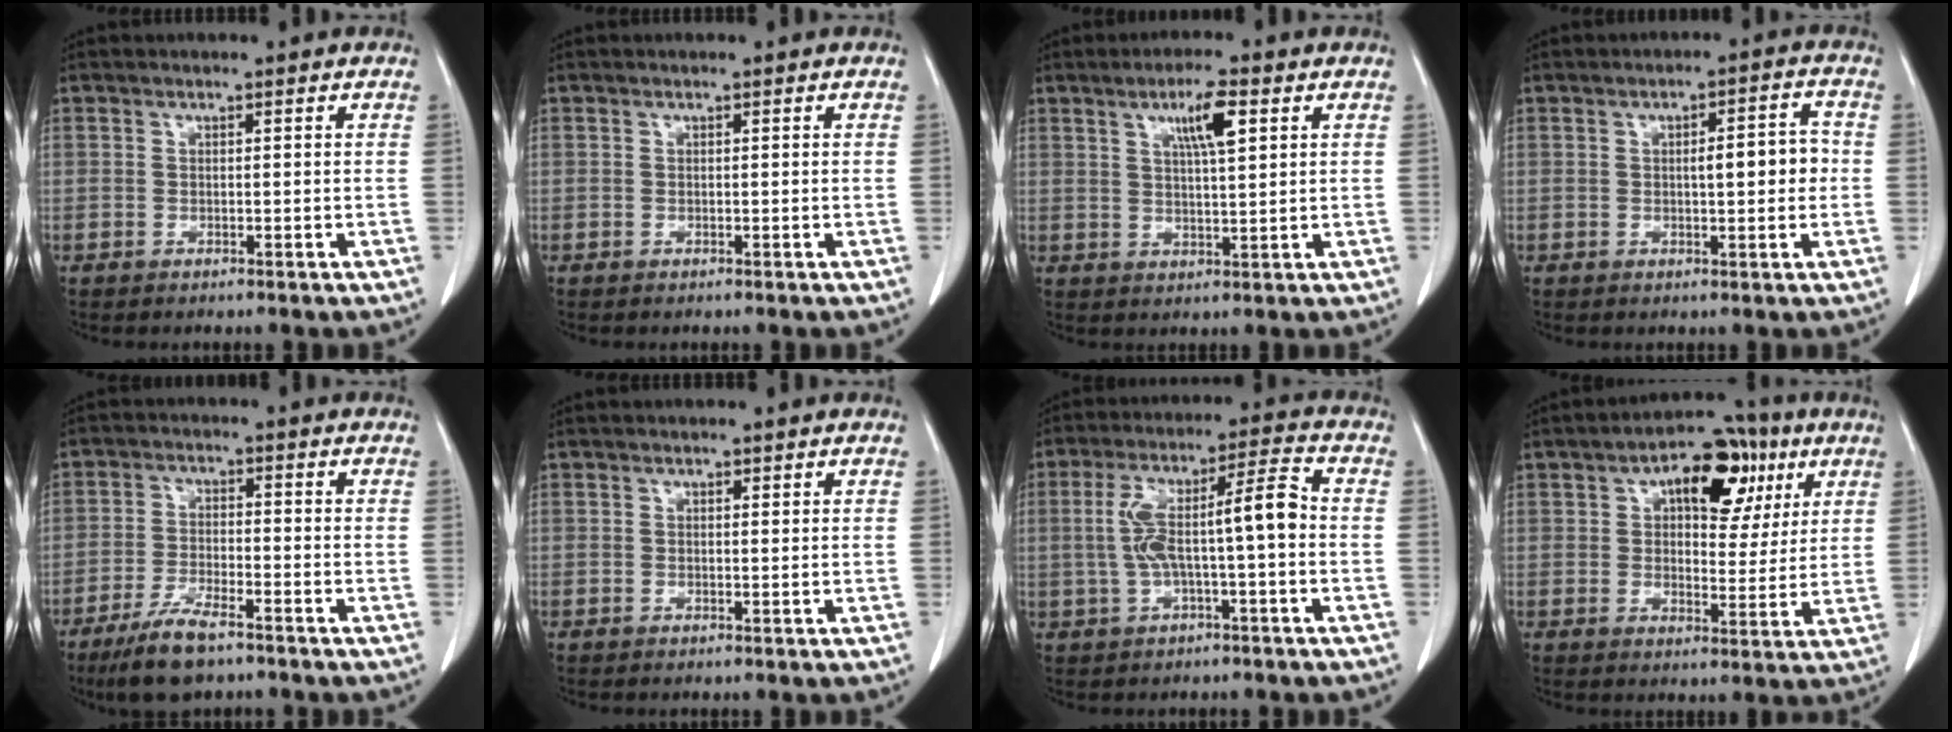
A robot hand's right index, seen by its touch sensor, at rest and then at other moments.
{"total": 0.0}
{"total": 6.2, "force": [2.8, 0.8, 5.5], "torque": [-0.095, 0.003, 0.047]}
{"total": 5.4, "force": [0.1, 1.4, 5.2], "torque": [-0.075, 0.013, 0.003]}
{"total": 7.8, "force": [-5.8, 1.8, 5.0], "torque": [-0.097, -0.014, -0.105]}
{"total": 0.5, "force": [0.4, 0.2, 0.3], "torque": [-0.002, -0.002, 0.004]}
{"total": 10.0, "force": [-0.6, 1.4, 9.9], "torque": [-0.180, 0.034, -0.013]}
{"total": 12.1, "force": [5.3, 6.1, 8.9], "torque": [-0.117, 0.030, 0.077]}